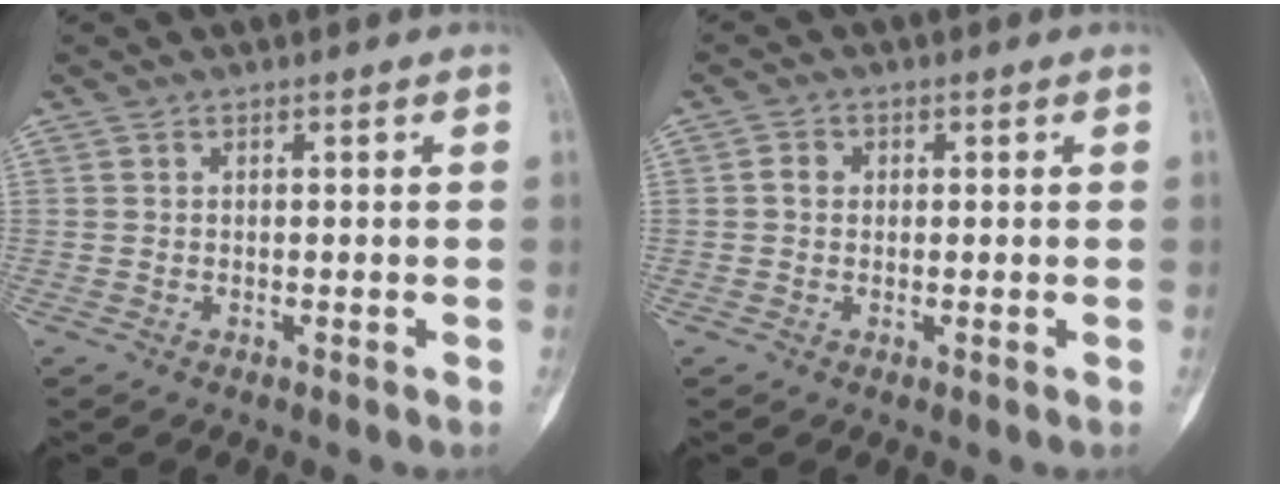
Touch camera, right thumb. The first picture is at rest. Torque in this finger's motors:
{"motor_torque": [-0.17, 0.21, 0.31, -0.01, -0.01]}